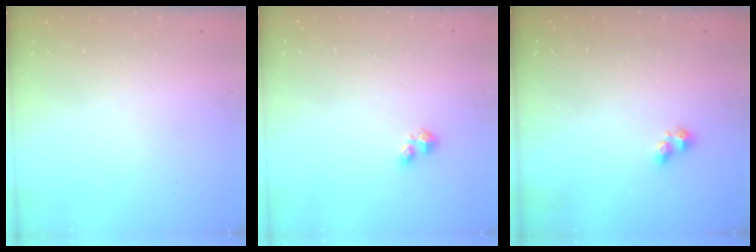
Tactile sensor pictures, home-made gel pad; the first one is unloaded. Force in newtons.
{"total": 2.9, "press": 2.9, "slide": 0.5}
{"total": 1.8, "press": 1.7, "slide": 0.5}